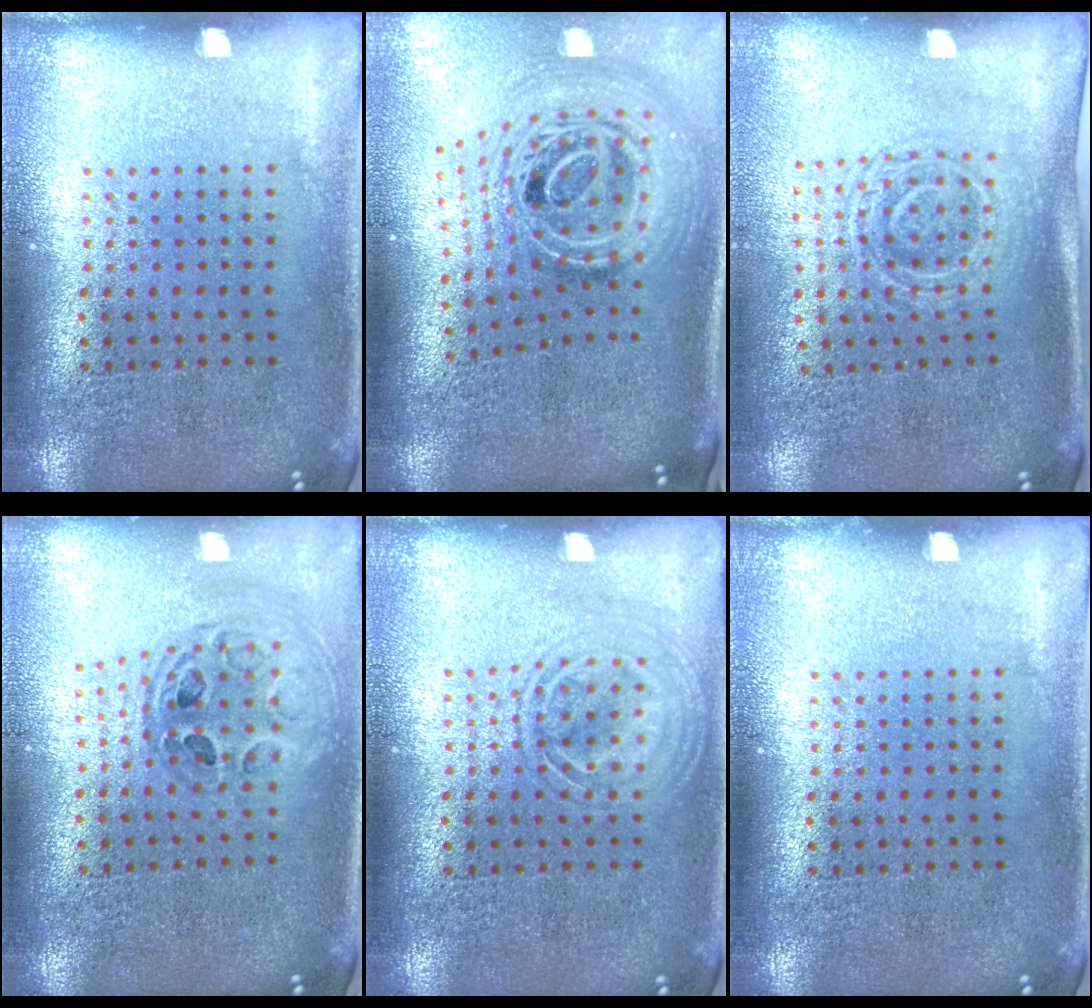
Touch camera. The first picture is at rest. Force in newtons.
{"total": 3.0, "press": 2.0, "slide": 2.3}
{"total": 1.7, "press": 1.3, "slide": 1.0}
{"total": 0.9, "press": 0.8, "slide": 0.1}
{"total": 2.3, "press": 2.3, "slide": 0.3}
{"total": 0.0}